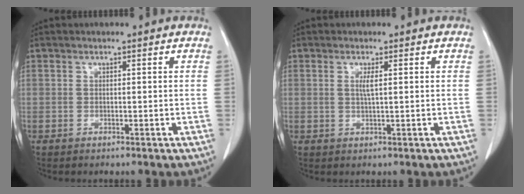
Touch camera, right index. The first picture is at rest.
{"total": 1.8, "force": [0.4, -0.1, 1.7], "torque": [-0.038, -0.001, 0.008]}